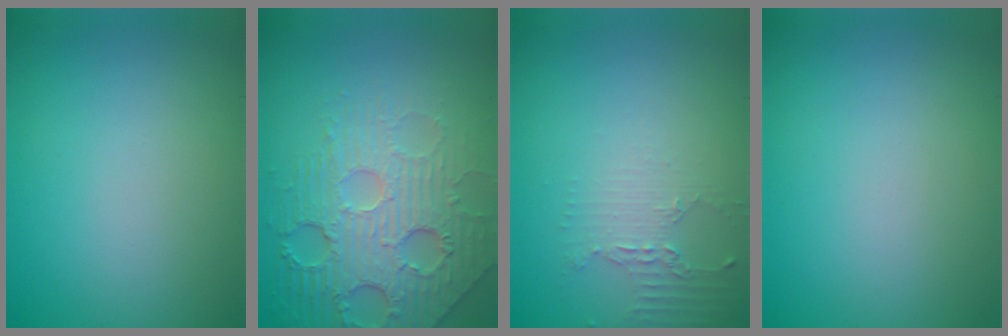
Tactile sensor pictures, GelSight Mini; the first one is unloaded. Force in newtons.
{"total": 6.9, "press": 5.2, "slide": 4.5}
{"total": 2.2, "press": 1.6, "slide": 1.5}
{"total": 0.0}